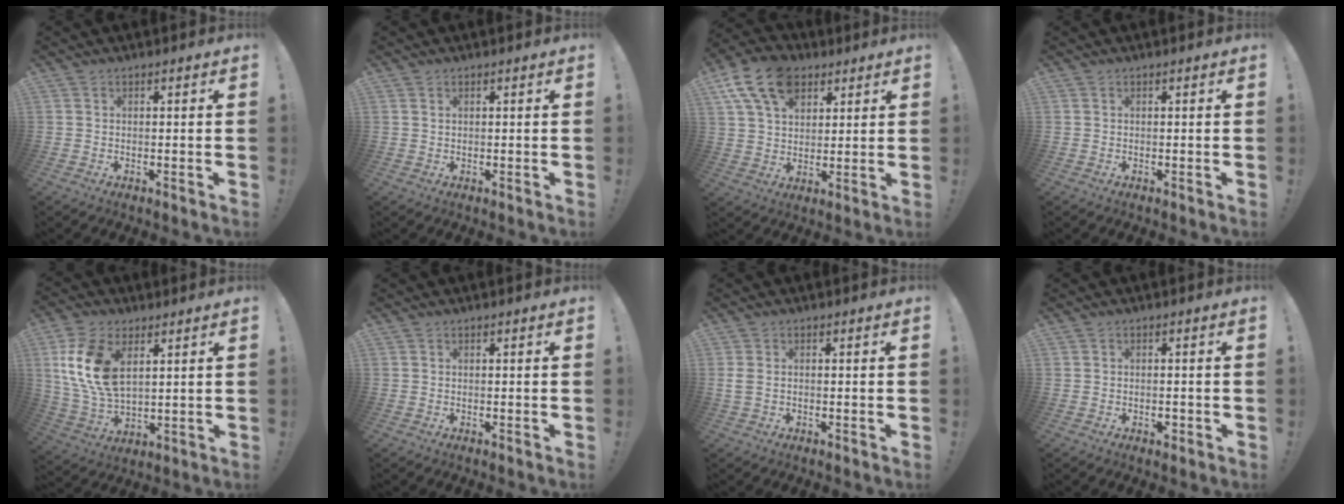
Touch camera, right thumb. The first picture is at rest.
{"total": 0.8, "force": [0.6, 0.3, 0.4], "torque": [-0.001, -0.004, 0.010]}
{"total": 15.6, "force": [7.9, 10.4, 8.6], "torque": [-0.148, -0.033, 0.147]}
{"total": 0.0}
{"total": 15.5, "force": [5.4, 9.4, 11.1], "torque": [-0.220, -0.019, 0.098]}
{"total": 0.0}
{"total": 1.9, "force": [0.1, 1.2, 1.5], "torque": [-0.033, 0.008, 0.004]}
{"total": 1.3, "force": [-0.6, 0.8, 0.8], "torque": [-0.007, 0.000, -0.010]}